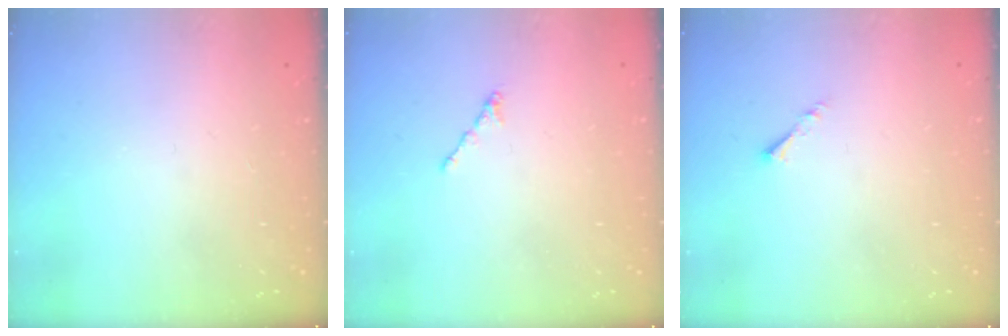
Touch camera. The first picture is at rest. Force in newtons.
{"total": 0.5, "press": 0.4, "slide": 0.3}
{"total": 1.1, "press": 1.0, "slide": 0.3}